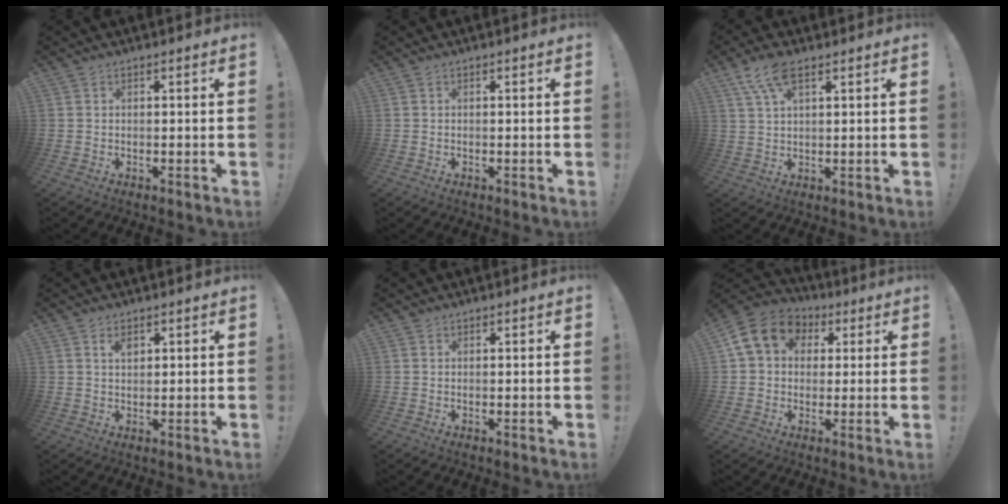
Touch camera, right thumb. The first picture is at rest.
{"total": 0.0}
{"total": 7.6, "force": [4.2, 3.1, 5.5], "torque": [-0.102, -0.006, 0.079]}
{"total": 2.3, "force": [1.4, 1.1, 1.4], "torque": [-0.015, -0.005, 0.023]}
{"total": 0.7, "force": [0.6, 0.3, -0.1], "torque": [0.010, -0.003, 0.010]}
{"total": 13.2, "force": [3.9, 10.5, 6.9], "torque": [-0.105, -0.006, 0.078]}